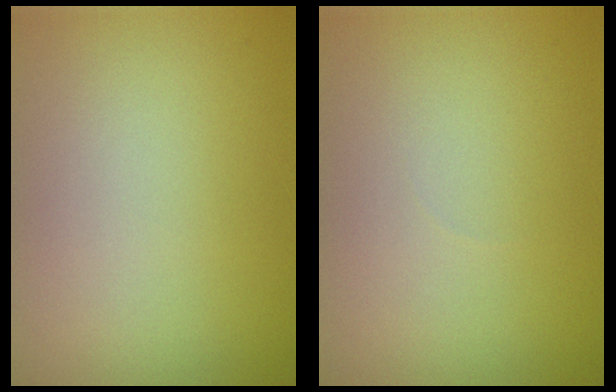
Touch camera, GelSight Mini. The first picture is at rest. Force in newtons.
{"total": 0.0}